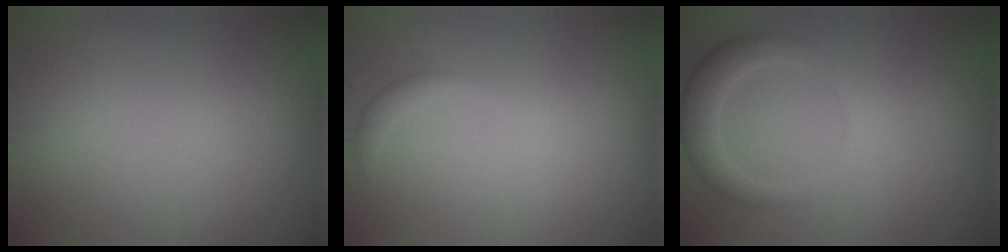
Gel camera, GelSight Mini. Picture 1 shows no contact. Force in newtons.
{"total": 1.2, "press": 1.2, "slide": 0.2}
{"total": 2.9, "press": 2.9, "slide": 0.1}